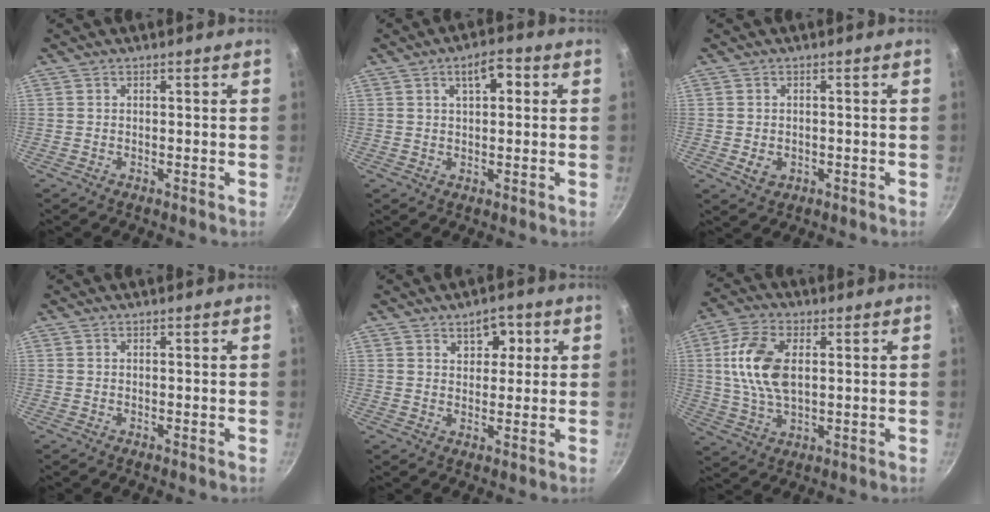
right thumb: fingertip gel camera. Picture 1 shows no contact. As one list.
[{"total": 5.8, "force": [1.8, 2.9, 4.7], "torque": [-0.054, 0.008, 0.023]}, {"total": 2.8, "force": [-0.6, 2.2, 1.5], "torque": [-0.024, -0.002, -0.004]}, {"total": 0.0}, {"total": 5.4, "force": [2.3, 3.6, 3.3], "torque": [-0.014, -0.009, 0.030]}, {"total": 12.0, "force": [2.0, 6.9, 9.6], "torque": [-0.181, 0.004, 0.035]}]